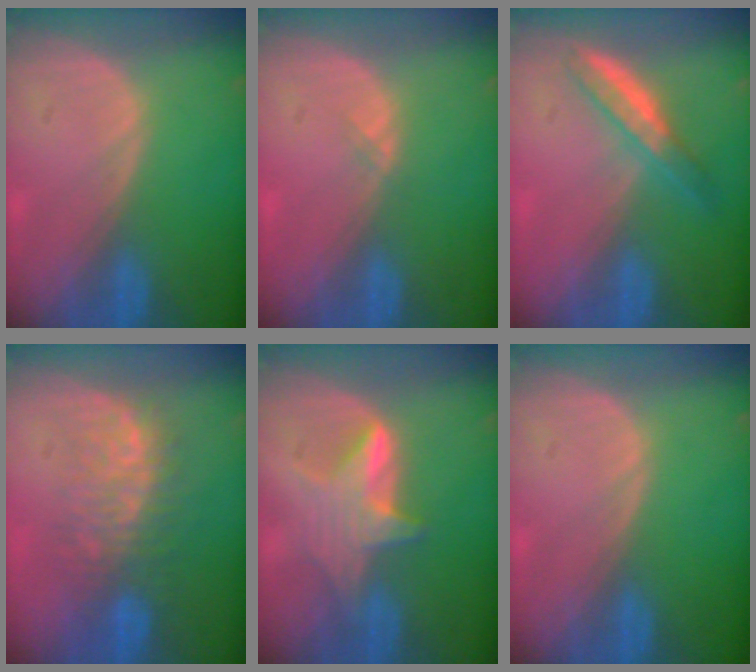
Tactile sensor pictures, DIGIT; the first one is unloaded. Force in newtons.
{"total": 0.8, "press": 0.5, "slide": 0.6}
{"total": 5.3, "press": 4.7, "slide": 2.4}
{"total": 7.8, "press": 7.6, "slide": 1.7}
{"total": 6.0, "press": 5.8, "slide": 1.4}
{"total": 0.0}